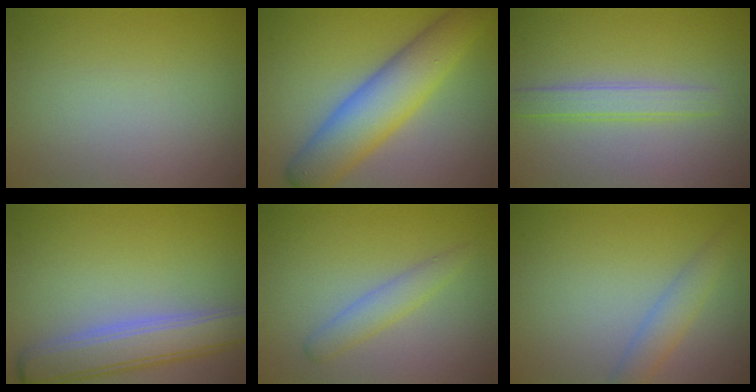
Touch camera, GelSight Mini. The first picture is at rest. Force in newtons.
{"total": 7.5, "press": 7.5, "slide": 0.2}
{"total": 2.4, "press": 2.4, "slide": 0.2}
{"total": 5.4, "press": 5.4, "slide": 0.5}
{"total": 2.0, "press": 2.0, "slide": 0.0}
{"total": 2.3, "press": 2.3, "slide": 0.0}